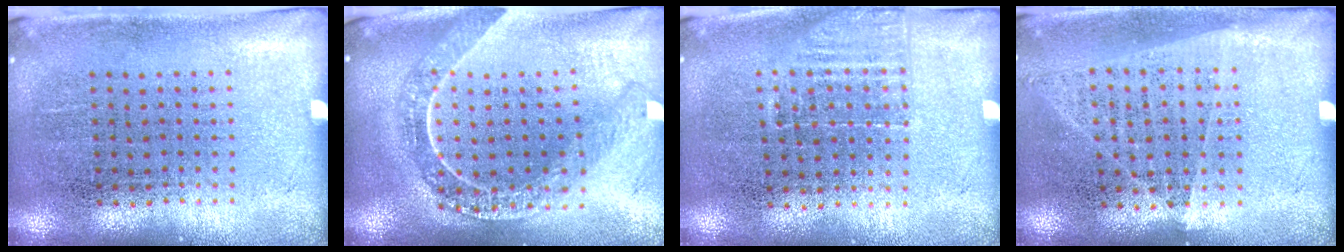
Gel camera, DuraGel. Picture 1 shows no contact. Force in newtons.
{"total": 2.3, "press": 1.9, "slide": 1.2}
{"total": 1.3, "press": 1.1, "slide": 0.6}
{"total": 1.0, "press": 0.9, "slide": 0.5}